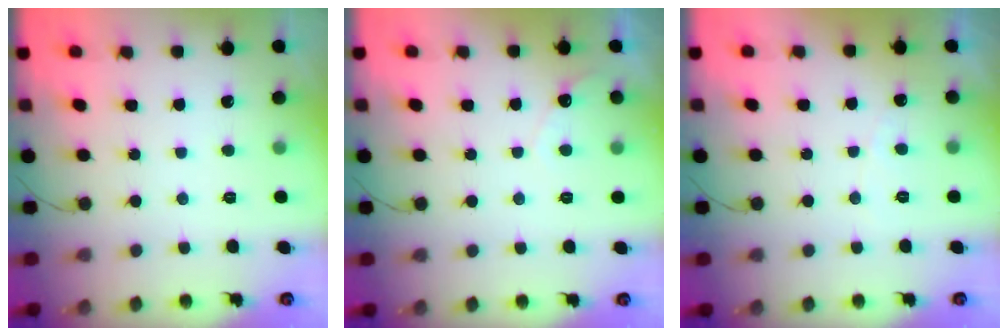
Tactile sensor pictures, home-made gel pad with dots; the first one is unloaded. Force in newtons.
{"total": 3.8, "press": 3.8, "slide": 0.2}
{"total": 3.0, "press": 3.0, "slide": 0.1}